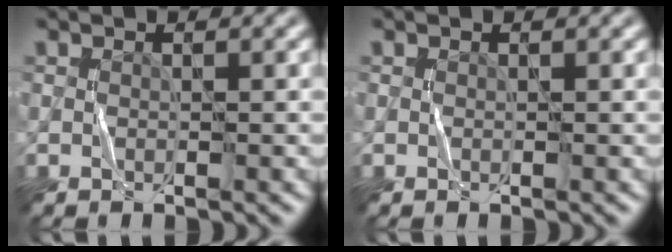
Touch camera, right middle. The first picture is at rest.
{"total": 0.0}